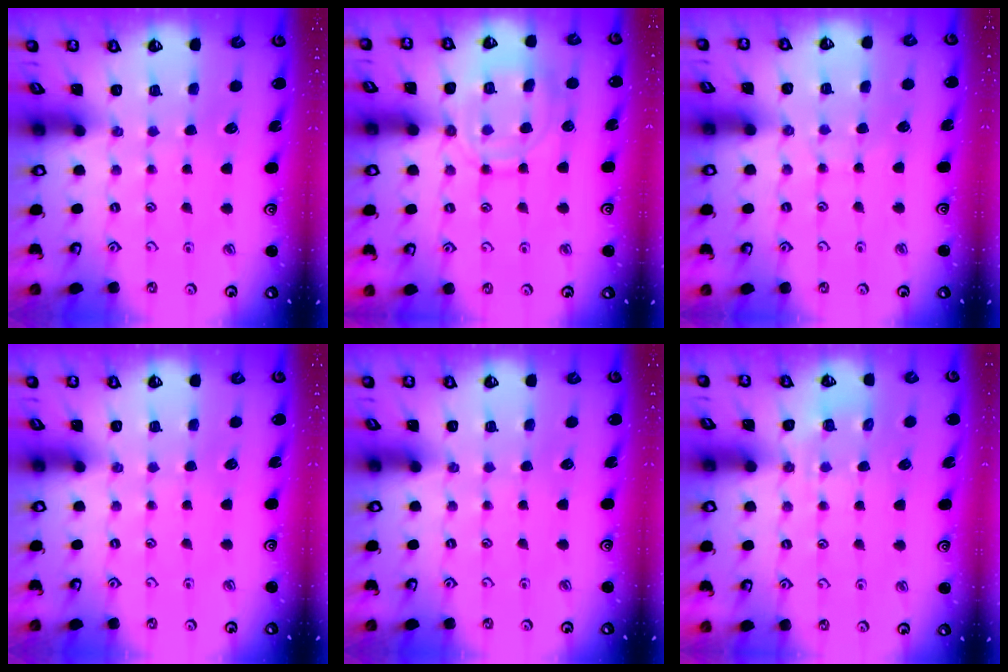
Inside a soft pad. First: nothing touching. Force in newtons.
{"total": 13.1, "press": 13.0, "slide": 1.2}
{"total": 2.8, "press": 2.7, "slide": 0.5}
{"total": 0.0}
{"total": 0.0}
{"total": 5.9, "press": 5.8, "slide": 1.0}